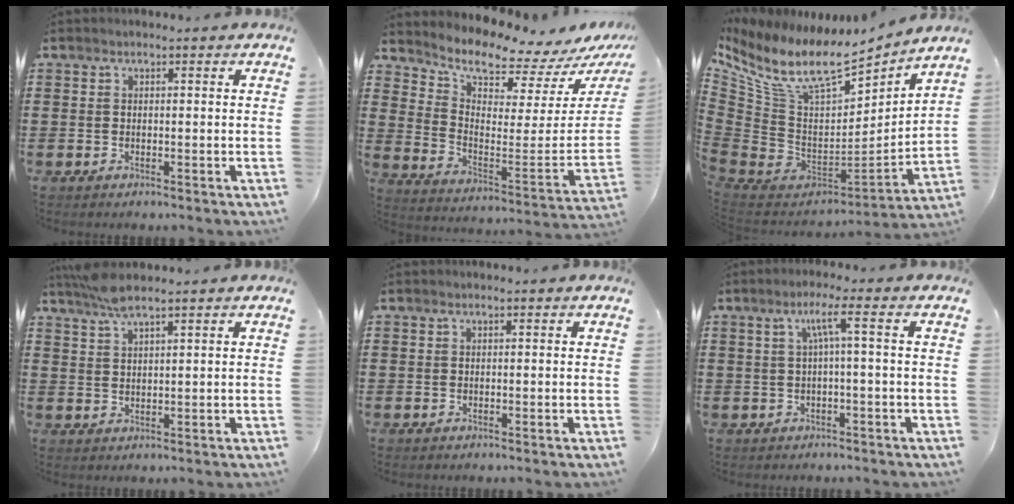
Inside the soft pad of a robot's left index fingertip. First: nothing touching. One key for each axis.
{"total": 7.0, "fx": 6.3, "fy": 1.4, "fz": 2.6, "tx": -0.065, "ty": -0.070, "tz": 0.102}
{"total": 12.8, "fx": 8.6, "fy": 4.9, "fz": 8.0, "tx": -0.190, "ty": -0.066, "tz": 0.148}
{"total": 4.2, "fx": 3.3, "fy": 0.3, "fz": 2.6, "tx": -0.059, "ty": -0.002, "tz": 0.060}
{"total": 0.0}
{"total": 3.6, "fx": 0.3, "fy": -0.6, "fz": 3.6, "tx": -0.071, "ty": 0.002, "tz": -0.002}